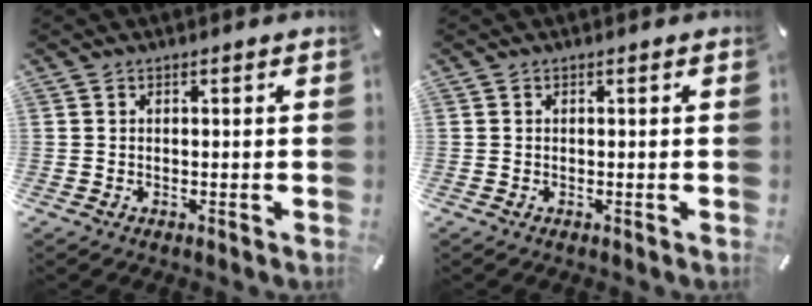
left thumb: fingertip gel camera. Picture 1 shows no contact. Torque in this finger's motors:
{"motor_torque": [0.24, 0.27, -0.06, 0.08, 0.00]}